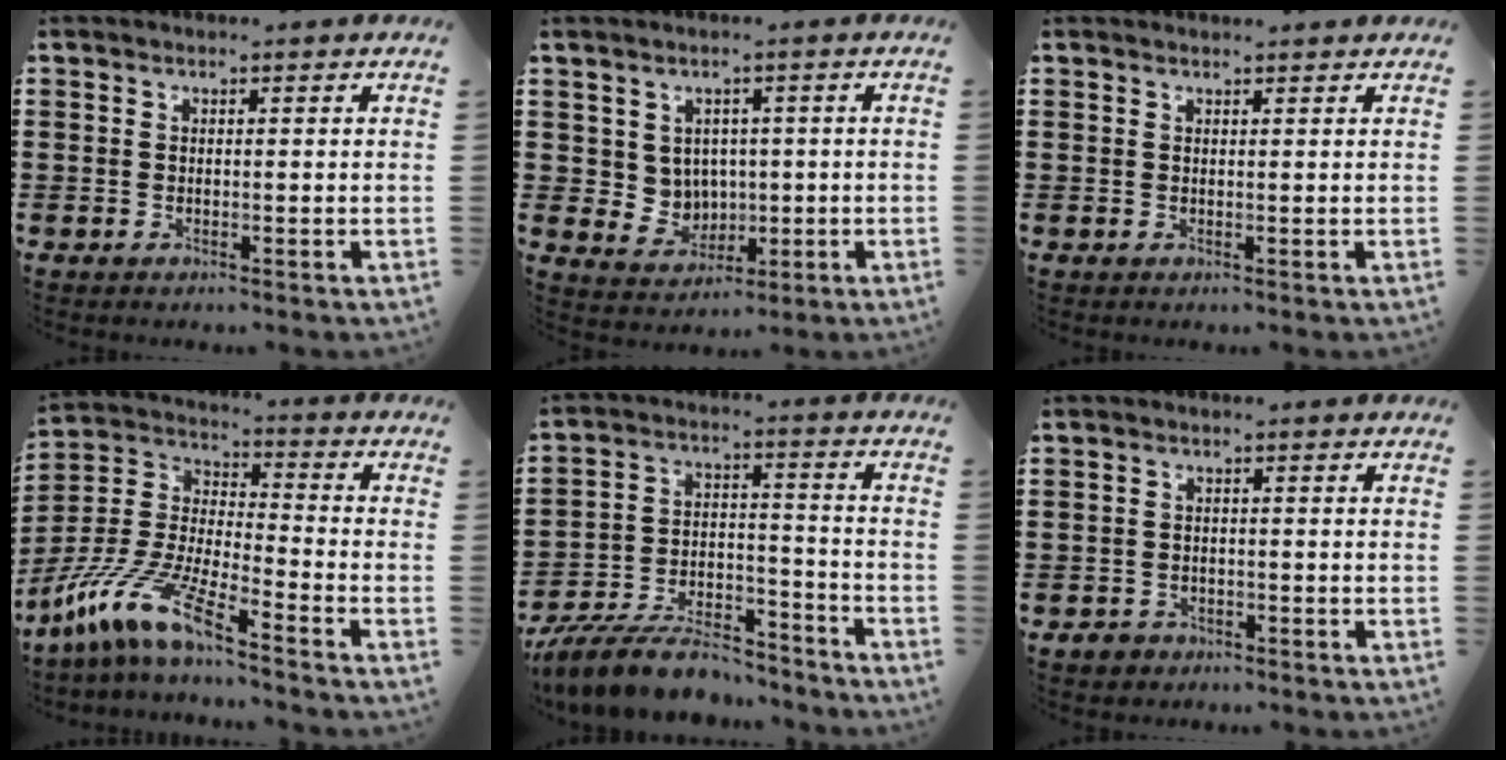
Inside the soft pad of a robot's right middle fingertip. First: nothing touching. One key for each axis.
{"total": 4.5, "fx": 1.5, "fy": 4.2, "fz": 0.4, "tx": -0.025, "ty": -0.004, "tz": 0.027}
{"total": 0.8, "fx": 0.8, "fy": 0.0, "fz": 0.1, "tx": -0.004, "ty": -0.003, "tz": 0.015}
{"total": 11.2, "fx": -9.0, "fy": 1.2, "fz": 6.6, "tx": -0.164, "ty": -0.008, "tz": -0.189}
{"total": 10.6, "fx": -9.3, "fy": 2.6, "fz": 4.2, "tx": -0.073, "ty": 0.031, "tz": -0.177}
{"total": 1.5, "fx": -1.1, "fy": 1.0, "fz": 0.1, "tx": -0.006, "ty": 0.000, "tz": -0.025}